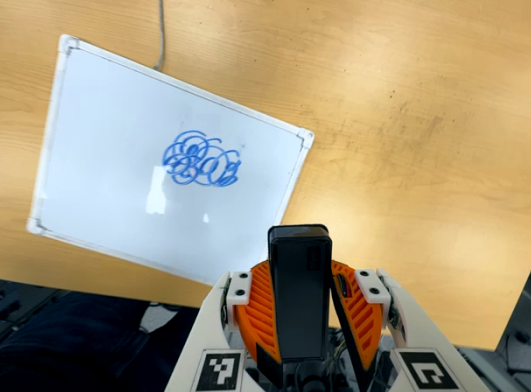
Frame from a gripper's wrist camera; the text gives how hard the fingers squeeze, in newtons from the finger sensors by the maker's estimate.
{"total": 6.6, "left": 6.6, "right": 6.5}